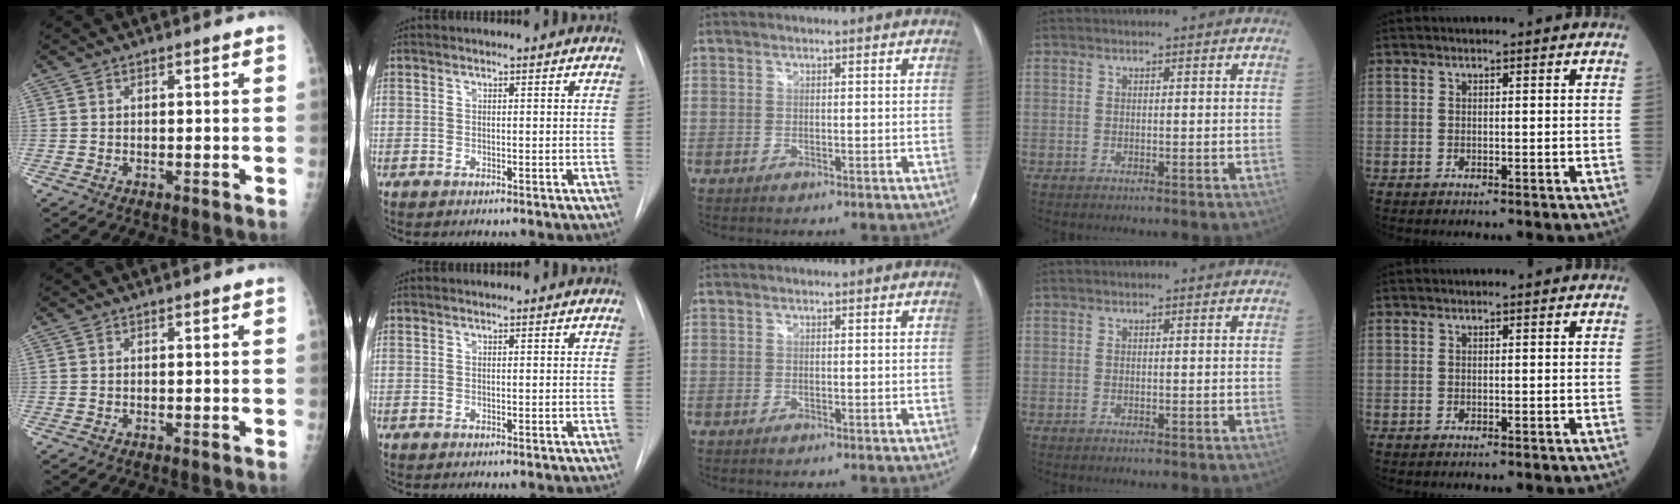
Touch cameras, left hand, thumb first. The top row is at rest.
{}